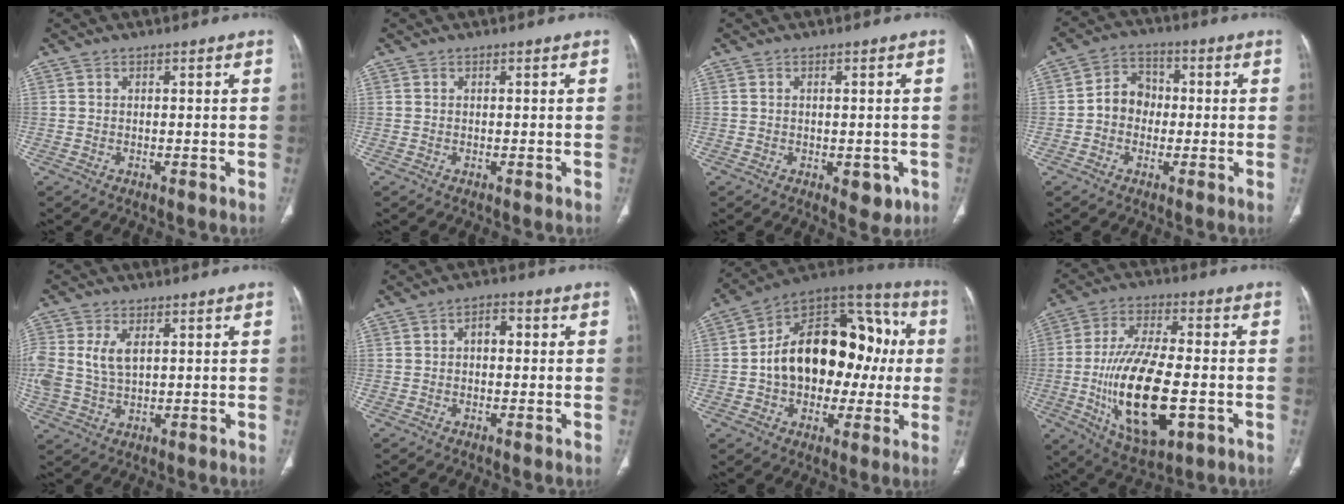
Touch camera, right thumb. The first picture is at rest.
{"total": 0.0}
{"total": 4.3, "force": [-1.4, 2.4, 3.3], "torque": [-0.022, -0.002, -0.010]}
{"total": 6.6, "force": [-0.7, 5.6, 3.4], "torque": [-0.033, 0.024, -0.025]}
{"total": 8.1, "force": [1.8, 5.0, 6.2], "torque": [-0.138, 0.002, 0.044]}
{"total": 3.6, "force": [0.3, 2.2, 2.8], "torque": [-0.032, 0.014, 0.000]}
{"total": 25.7, "force": [0.5, 16.6, 19.7], "torque": [-0.267, 0.048, 0.011]}
{"total": 20.3, "force": [-4.4, 8.9, 17.8], "torque": [-0.322, 0.004, -0.060]}